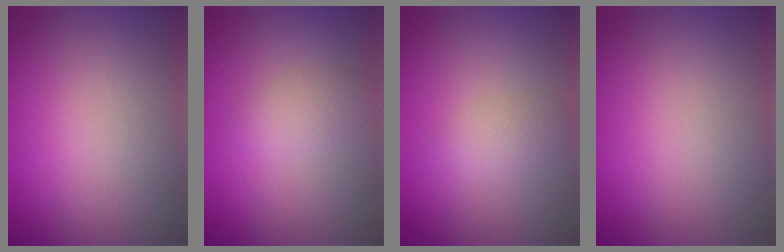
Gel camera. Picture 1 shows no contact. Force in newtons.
{"total": 1.9, "press": 1.9, "slide": 0.1}
{"total": 1.8, "press": 1.8, "slide": 0.0}
{"total": 0.0}